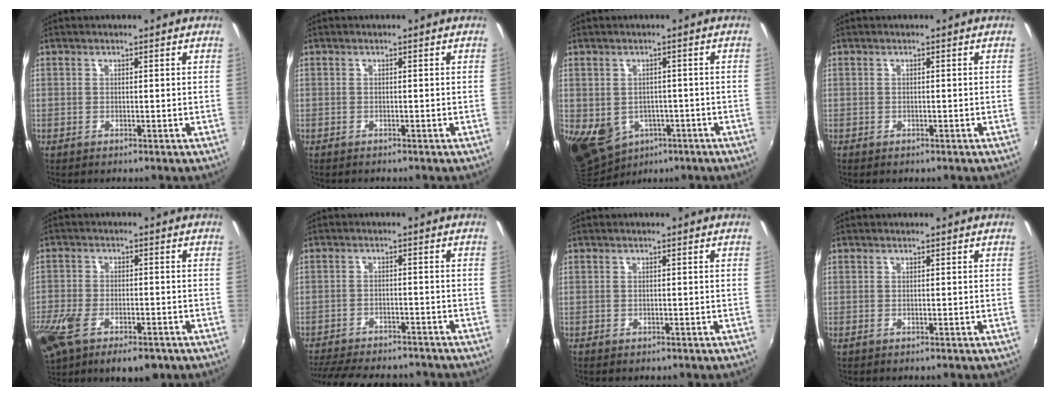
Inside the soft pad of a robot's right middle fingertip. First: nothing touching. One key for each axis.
{"total": 0.5, "fx": -0.5, "fy": 0.1, "fz": 0.1, "tx": -0.004, "ty": -0.001, "tz": -0.008}
{"total": 12.0, "fx": -4.3, "fy": 9.1, "fz": 6.4, "tx": -0.147, "ty": -0.030, "tz": -0.048}
{"total": 0.6, "fx": -0.5, "fy": 0.4, "fz": 0.2, "tx": -0.005, "ty": -0.001, "tz": -0.006}
{"total": 17.4, "fx": -9.7, "fy": 8.7, "fz": 11.6, "tx": -0.280, "ty": -0.057, "tz": -0.160}
{"total": 16.2, "fx": -13.9, "fy": 4.8, "fz": 6.8, "tx": -0.152, "ty": -0.019, "tz": -0.198}
{"total": 0.8, "fx": -0.6, "fy": 0.6, "fz": 0.3, "tx": -0.007, "ty": -0.001, "tz": -0.006}
{"total": 0.6, "fx": -0.2, "fy": 0.4, "fz": 0.5, "tx": -0.011, "ty": -0.002, "tz": -0.003}